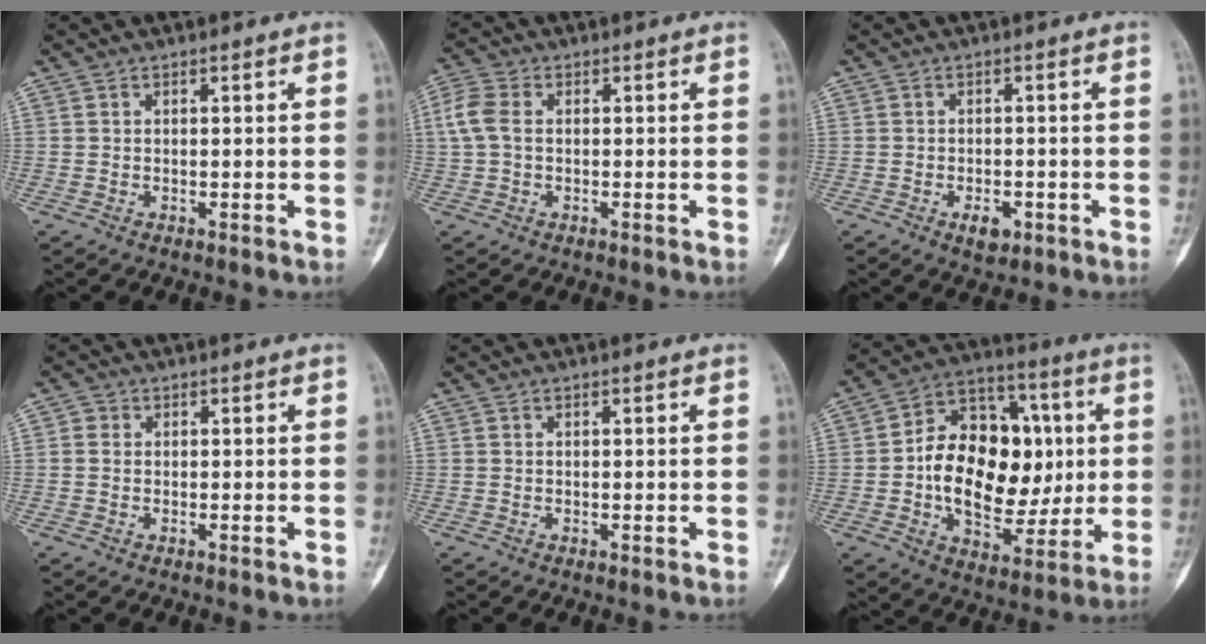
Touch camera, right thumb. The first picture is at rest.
{"total": 5.1, "force": [0.4, 3.5, 3.7], "torque": [-0.098, 0.014, 0.003]}
{"total": 3.1, "force": [-1.4, 1.7, 2.1], "torque": [-0.025, 0.004, -0.018]}
{"total": 1.2, "force": [0.1, 1.1, 0.4], "torque": [0.001, 0.002, -0.001]}
{"total": 0.0}
{"total": 21.9, "force": [0.3, 14.4, 16.4], "torque": [-0.225, 0.020, 0.011]}